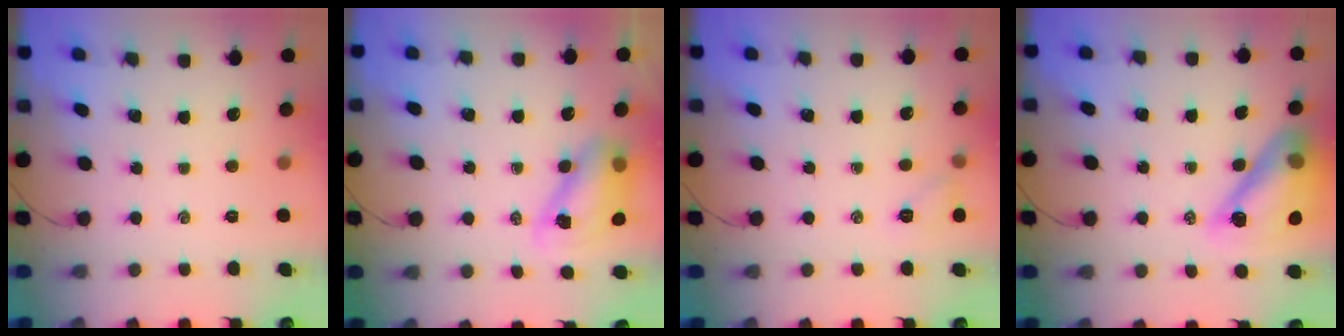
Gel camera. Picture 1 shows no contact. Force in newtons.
{"total": 8.5, "press": 8.3, "slide": 1.8}
{"total": 5.9, "press": 5.7, "slide": 1.3}
{"total": 17.7, "press": 17.1, "slide": 4.4}